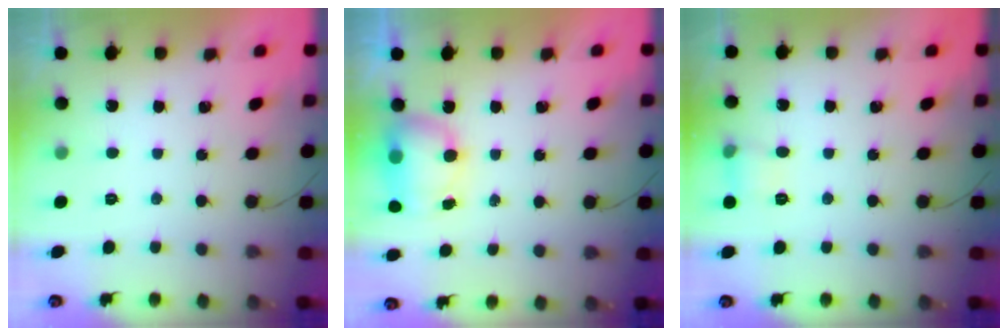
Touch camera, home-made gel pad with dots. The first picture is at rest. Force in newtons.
{"total": 7.0, "press": 6.9, "slide": 1.3}
{"total": 5.8, "press": 5.6, "slide": 1.7}